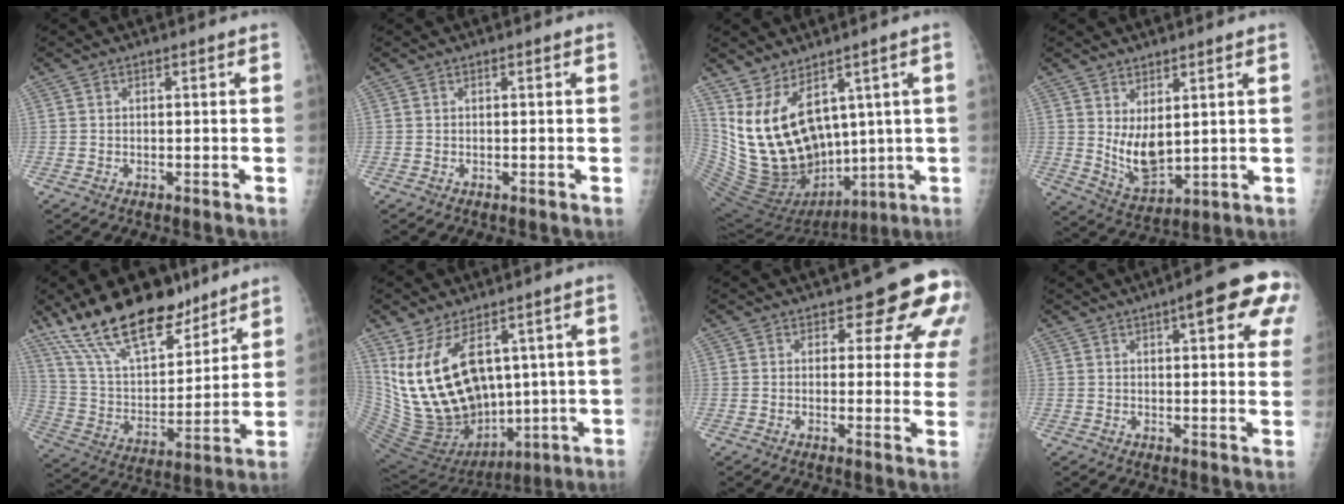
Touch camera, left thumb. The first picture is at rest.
{"total": 0.0}
{"total": 19.2, "force": [4.7, 11.5, 14.6], "torque": [-0.249, -0.038, 0.129]}
{"total": 7.9, "force": [2.1, 4.0, 6.5], "torque": [-0.096, -0.035, 0.054]}
{"total": 21.1, "force": [15.8, 8.5, 11.2], "torque": [-0.156, -0.071, 0.285]}
{"total": 21.8, "force": [5.0, 13.0, 16.9], "torque": [-0.301, -0.037, 0.130]}
{"total": 10.1, "force": [6.2, 4.2, 6.8], "torque": [-0.042, -0.034, 0.064]}
{"total": 13.4, "force": [6.2, 3.7, 11.3], "torque": [-0.111, -0.010, 0.068]}